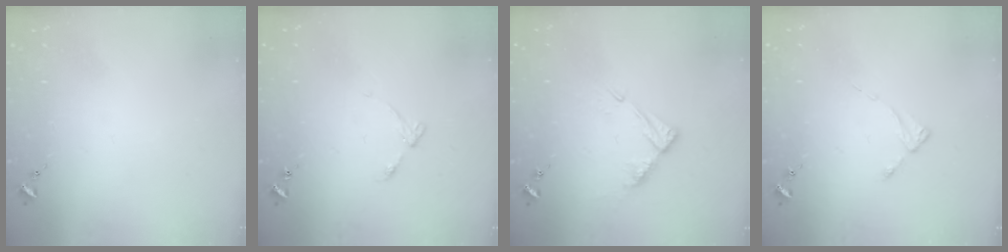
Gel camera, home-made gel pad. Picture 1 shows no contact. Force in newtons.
{"total": 4.9, "press": 4.9, "slide": 0.6}
{"total": 9.0, "press": 9.0, "slide": 0.8}
{"total": 2.2, "press": 2.2, "slide": 0.4}